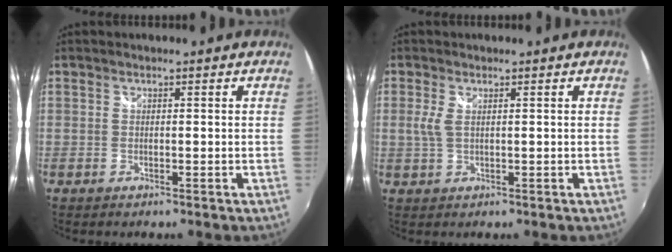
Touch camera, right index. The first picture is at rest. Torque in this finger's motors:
{"motor_torque": [-0.01, 0.02, 0.10, 0.05]}